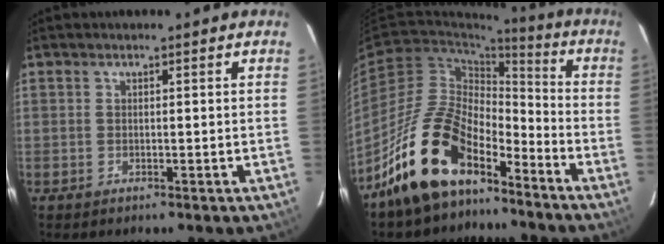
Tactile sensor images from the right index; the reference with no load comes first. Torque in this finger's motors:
{"motor_torque": [1.08, -1.06, 1.05, 0.21]}